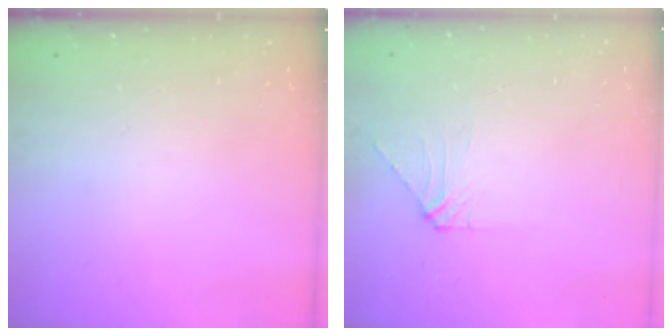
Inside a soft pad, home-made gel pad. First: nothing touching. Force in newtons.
{"total": 3.9, "press": 3.8, "slide": 0.8}